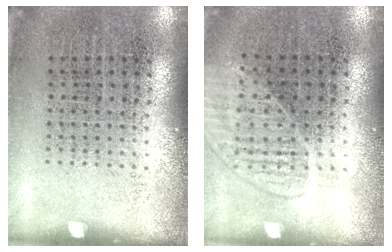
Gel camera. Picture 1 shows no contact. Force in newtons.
{"total": 1.5, "press": 1.4, "slide": 0.4}